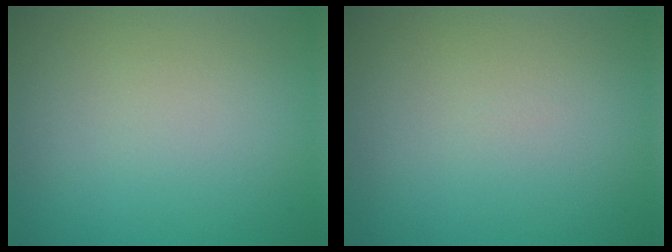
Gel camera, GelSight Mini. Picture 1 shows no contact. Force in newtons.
{"total": 0.0}